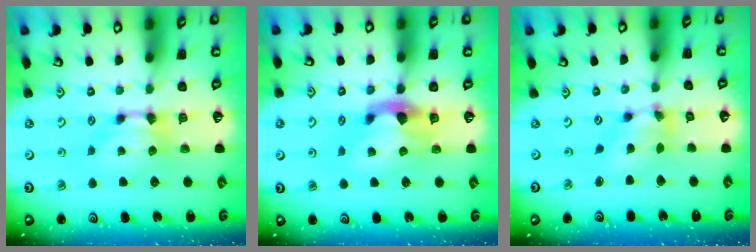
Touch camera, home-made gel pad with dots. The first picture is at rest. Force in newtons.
{"total": 2.8, "press": 2.5, "slide": 1.3}
{"total": 4.2, "press": 4.0, "slide": 1.5}